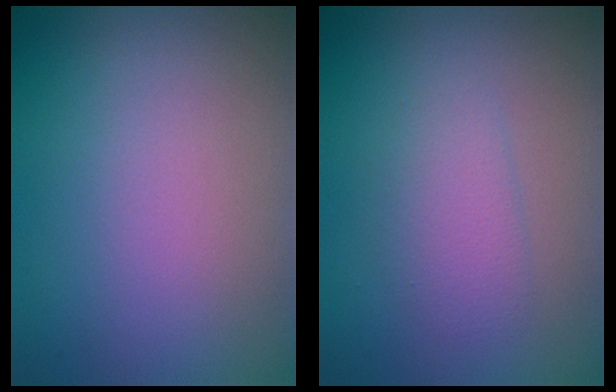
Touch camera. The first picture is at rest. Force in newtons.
{"total": 2.1, "press": 2.1, "slide": 0.1}